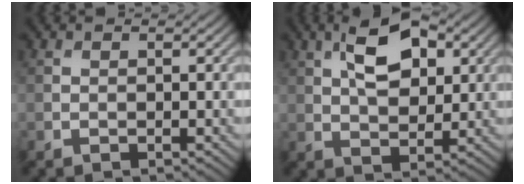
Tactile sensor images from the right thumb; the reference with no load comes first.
{"total": 7.9, "force": [3.1, 4.0, 6.0], "torque": [-0.113, 0.010, 0.050]}